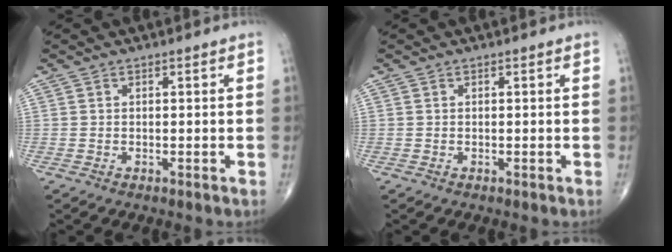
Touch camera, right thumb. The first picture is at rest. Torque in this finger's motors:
{"motor_torque": [0.00, 0.00, 0.00, 0.00, 0.00]}